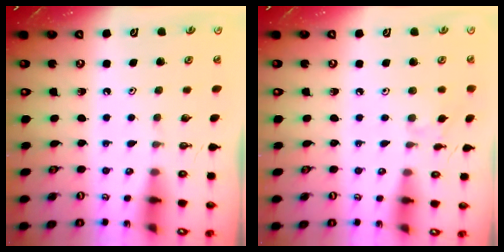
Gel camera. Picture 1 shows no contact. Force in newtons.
{"total": 4.1, "press": 4.1, "slide": 0.7}